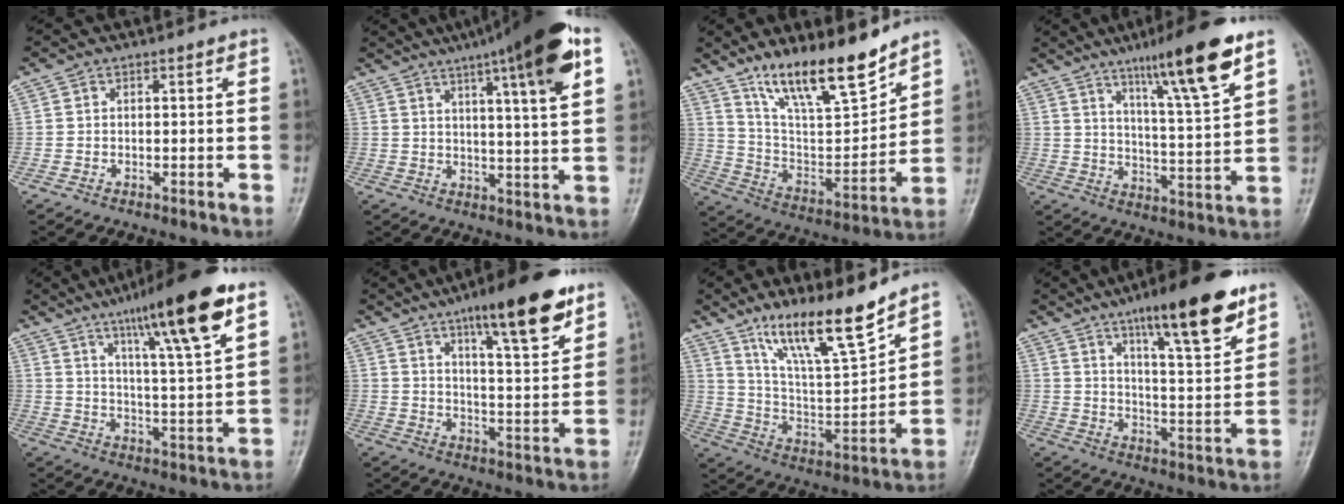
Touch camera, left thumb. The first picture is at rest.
{"total": 17.9, "force": [9.5, 2.1, 15.0], "torque": [-0.213, -0.016, 0.130]}
{"total": 17.4, "force": [13.1, 4.2, 10.6], "torque": [-0.149, -0.078, 0.242]}
{"total": 15.8, "force": [9.5, 1.6, 12.5], "torque": [-0.192, -0.047, 0.155]}
{"total": 17.9, "force": [10.5, 2.1, 14.4], "torque": [-0.215, -0.043, 0.166]}
{"total": 16.7, "force": [10.4, 3.8, 12.5], "torque": [-0.163, -0.051, 0.161]}
{"total": 16.0, "force": [11.9, 2.8, 10.4], "torque": [-0.162, -0.071, 0.224]}
{"total": 18.3, "force": [11.6, 4.0, 13.6], "torque": [-0.177, -0.058, 0.181]}